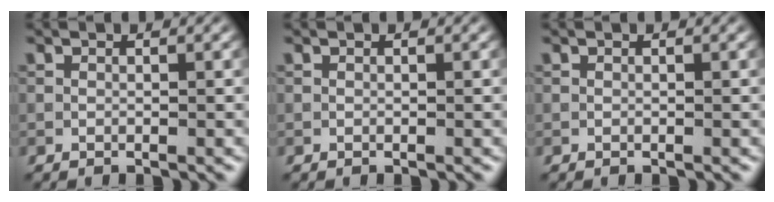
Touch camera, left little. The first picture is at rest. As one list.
[{"total": 0.0}, {"total": 0.0}]